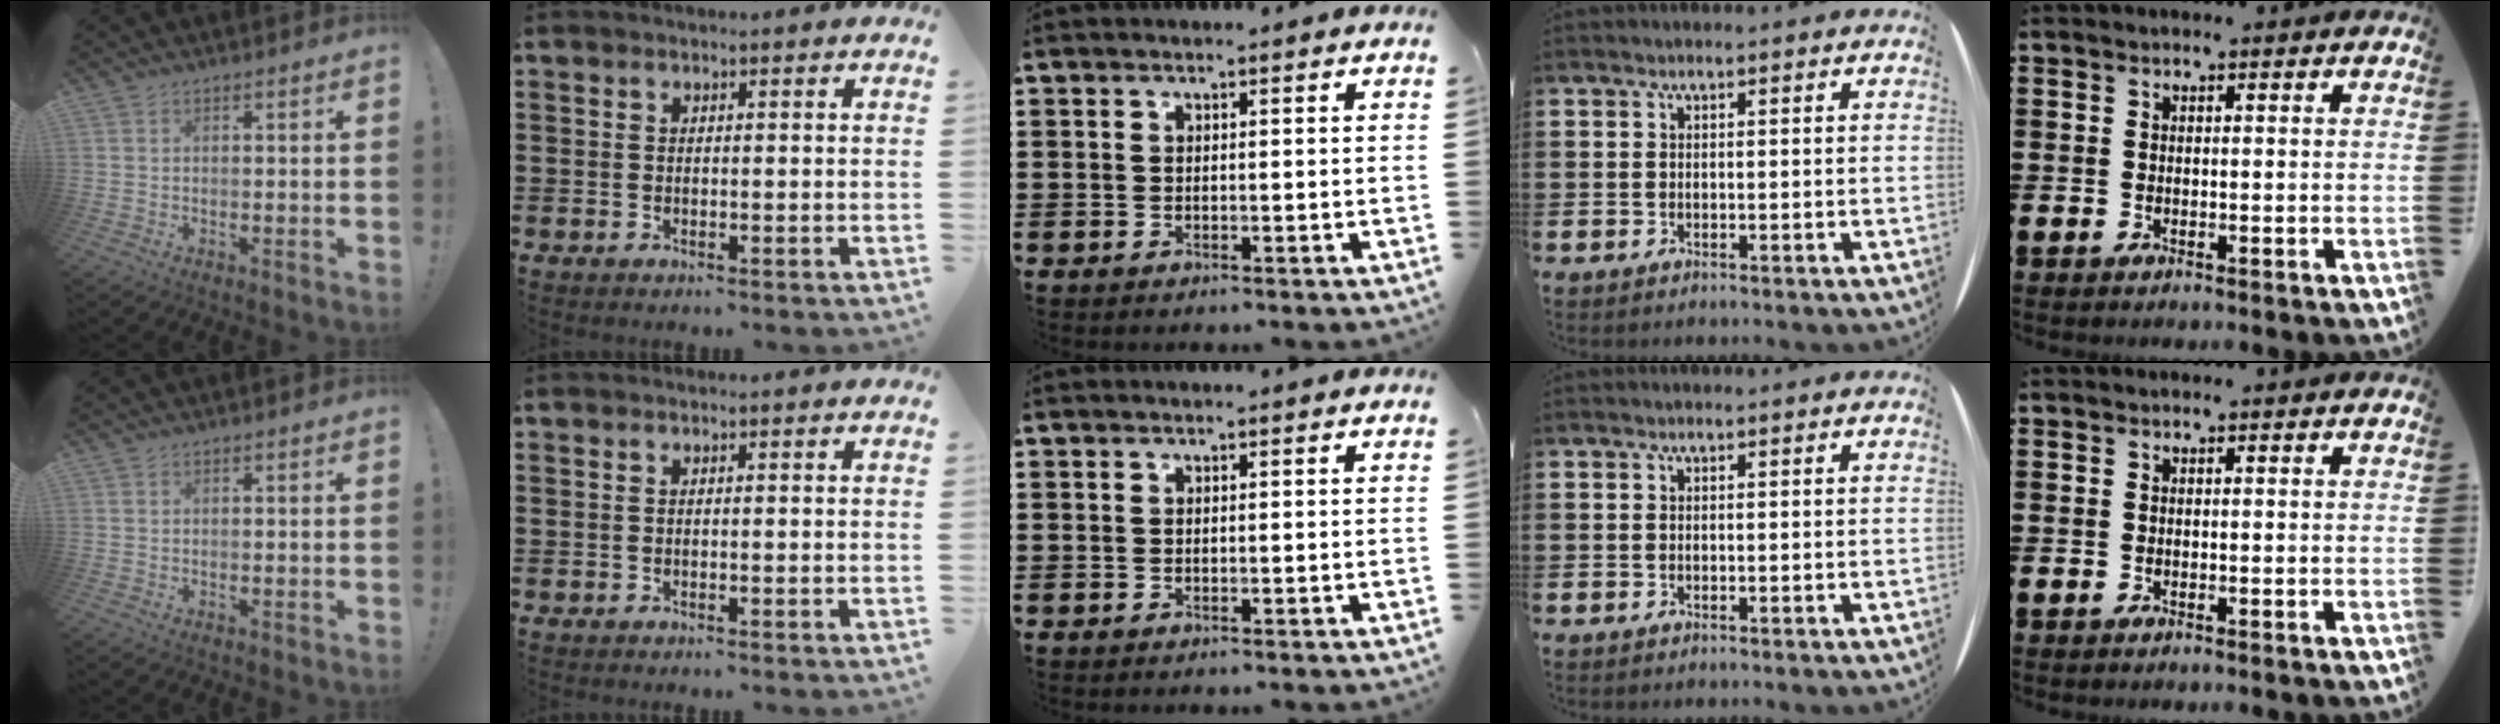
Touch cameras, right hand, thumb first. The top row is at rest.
{}